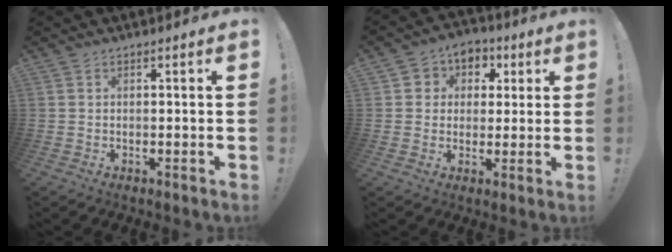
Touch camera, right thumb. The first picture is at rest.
{"total": 6.7, "force": [0.3, 6.5, 1.7], "torque": [-0.018, 0.003, 0.008]}